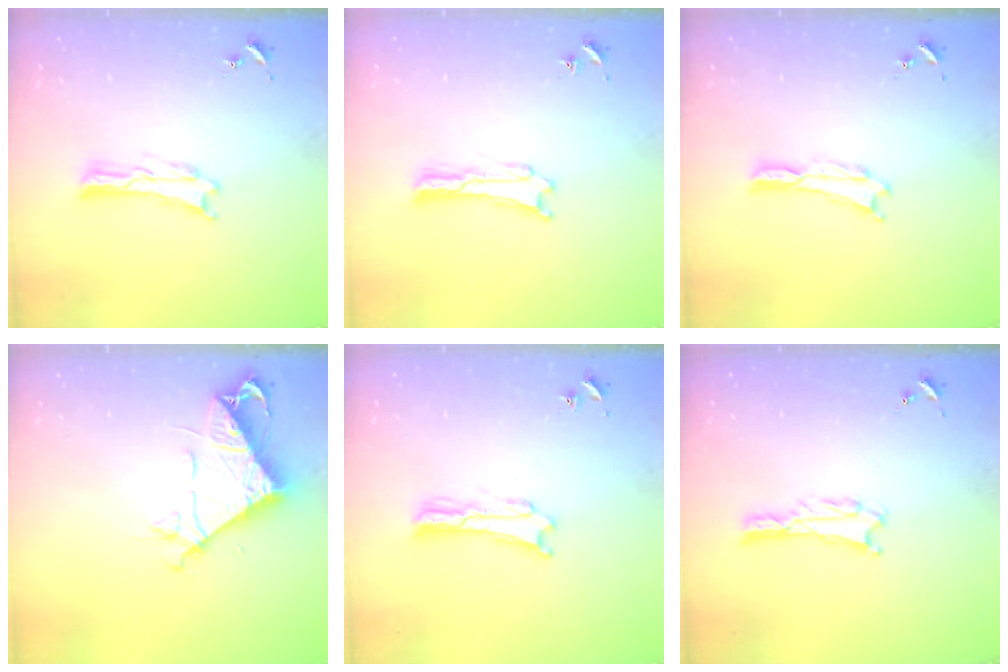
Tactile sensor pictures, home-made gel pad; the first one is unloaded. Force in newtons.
{"total": 0.0}
{"total": 0.0}
{"total": 8.1, "press": 8.1, "slide": 0.6}
{"total": 0.9, "press": 0.9, "slide": 0.2}
{"total": 2.0, "press": 2.0, "slide": 0.3}